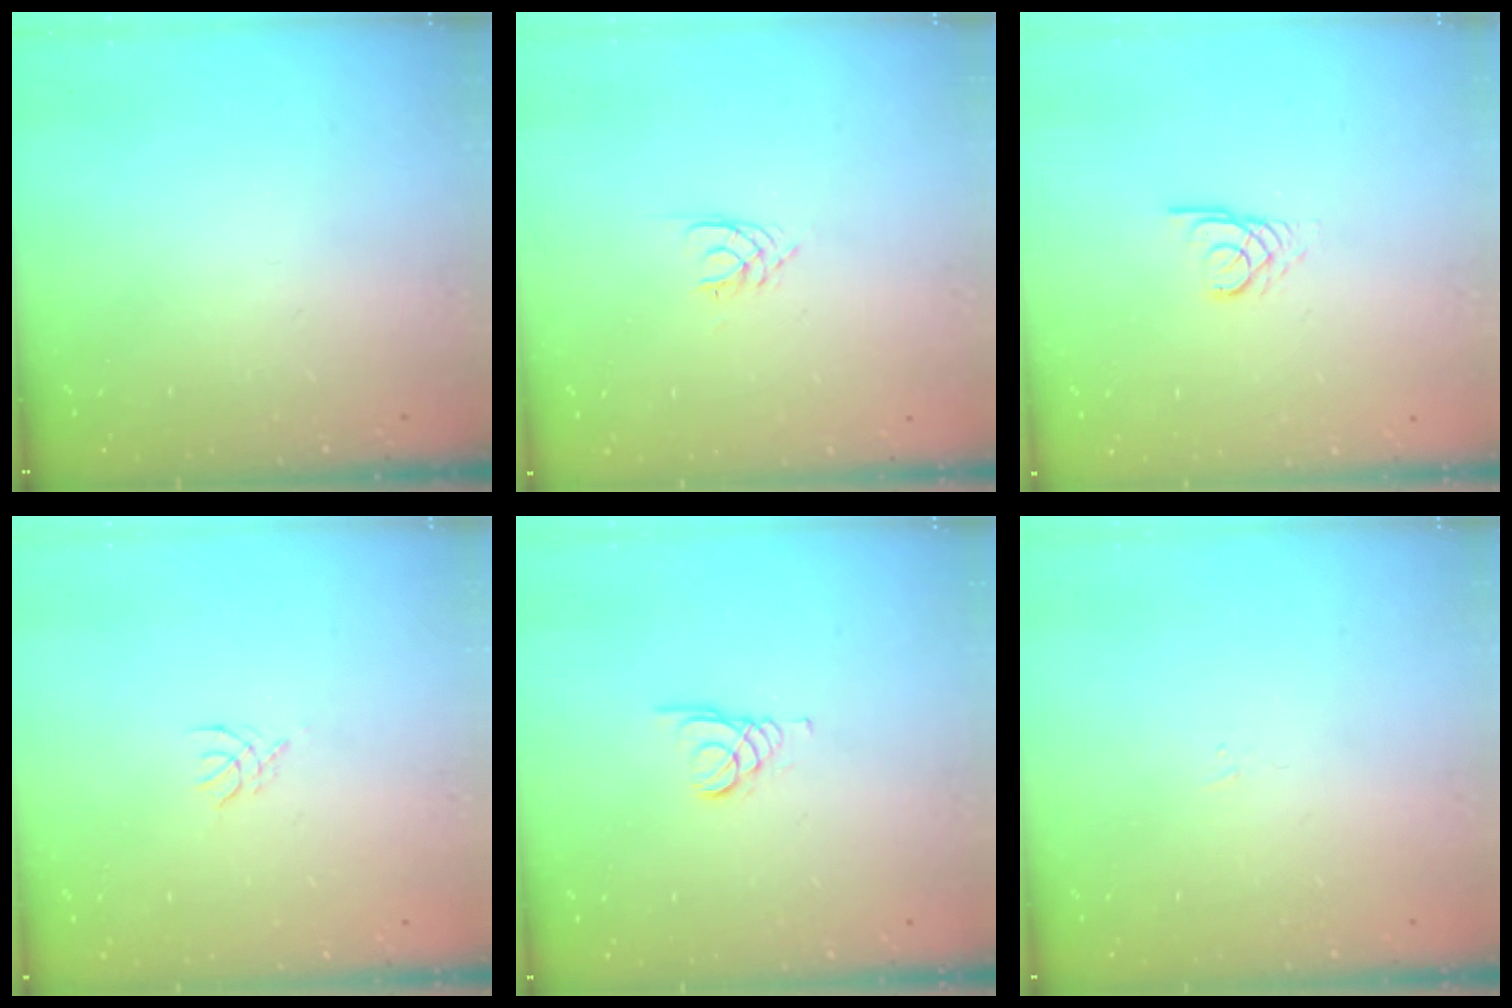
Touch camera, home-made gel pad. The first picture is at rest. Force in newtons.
{"total": 1.7, "press": 1.7, "slide": 0.2}
{"total": 2.7, "press": 2.7, "slide": 0.1}
{"total": 1.2, "press": 1.2, "slide": 0.3}
{"total": 1.5, "press": 1.5, "slide": 0.1}
{"total": 1.6, "press": 1.5, "slide": 0.3}